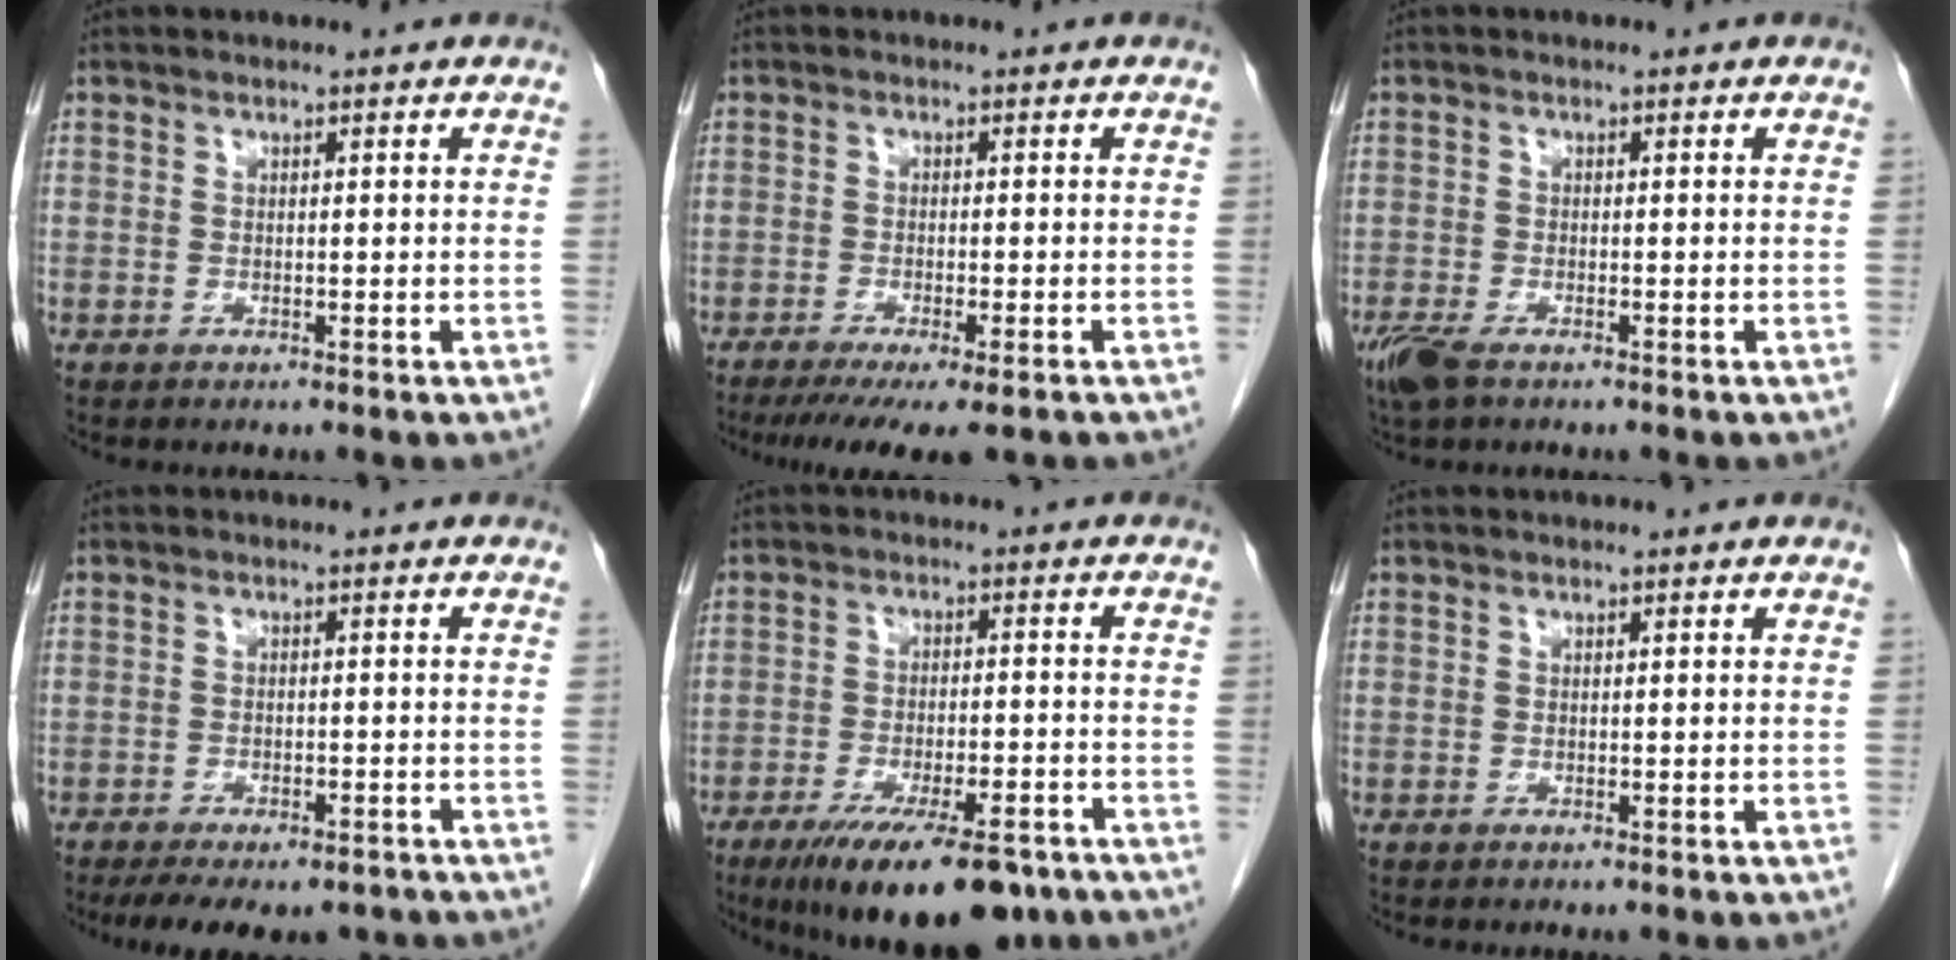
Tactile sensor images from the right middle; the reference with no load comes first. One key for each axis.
{"total": 9.4, "fx": -7.1, "fy": 1.5, "fz": 6.0, "tx": -0.081, "ty": -0.018, "tz": -0.107}
{"total": 3.9, "fx": -2.6, "fy": 1.3, "fz": 2.6, "tx": -0.060, "ty": -0.010, "tz": -0.046}
{"total": 11.9, "fx": -9.2, "fy": 5.0, "fz": 5.7, "tx": -0.098, "ty": 0.000, "tz": -0.119}
{"total": 15.3, "fx": -11.1, "fy": 3.9, "fz": 9.8, "tx": -0.131, "ty": -0.018, "tz": -0.168}
{"total": 0.0}